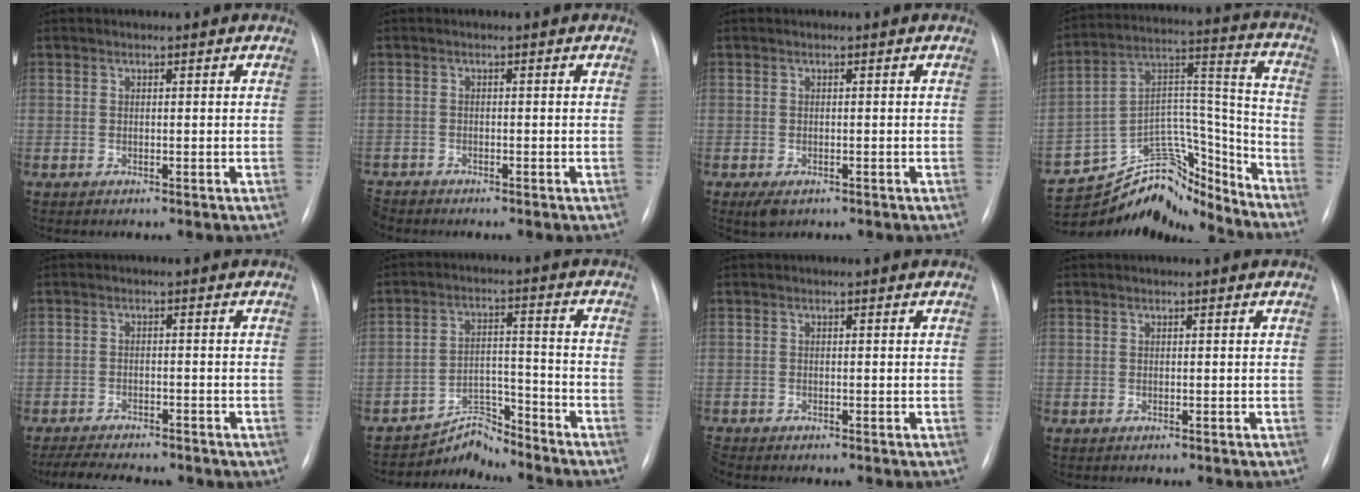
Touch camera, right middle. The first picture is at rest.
{"total": 2.2, "force": [-2.1, 0.7, 0.0], "torque": [0.000, -0.006, -0.037]}
{"total": 2.0, "force": [-1.2, 1.1, 1.2], "torque": [-0.023, -0.003, -0.011]}
{"total": 16.2, "force": [-15.3, 4.6, 2.2], "torque": [-0.026, 0.089, -0.248]}
{"total": 9.8, "force": [-8.1, 3.1, 4.6], "torque": [-0.078, -0.001, -0.107]}
{"total": 6.0, "force": [-5.8, 0.4, -1.2], "torque": [0.022, 0.024, -0.094]}
{"total": 1.1, "force": [-1.1, 0.2, 0.1], "torque": [-0.004, -0.004, -0.019]}
{"total": 0.0}